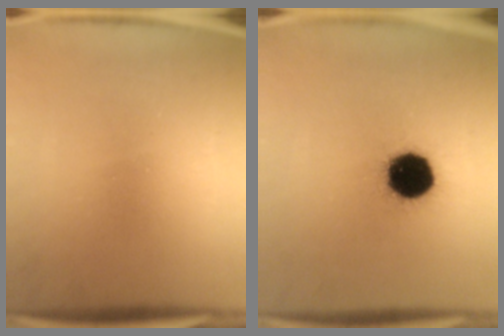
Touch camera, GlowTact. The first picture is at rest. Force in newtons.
{"total": 17.2}